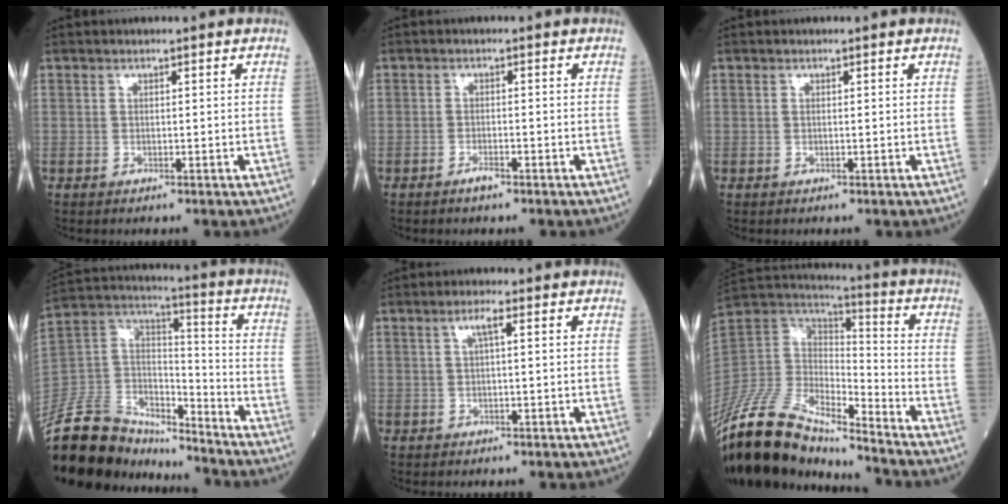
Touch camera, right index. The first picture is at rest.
{"total": 1.6, "force": [-1.1, 0.3, 1.1], "torque": [-0.021, -0.001, -0.019]}
{"total": 0.0}
{"total": 20.6, "force": [-18.1, 6.9, 7.2], "torque": [-0.165, 0.027, -0.326]}
{"total": 2.2, "force": [0.7, 0.1, 2.0], "torque": [-0.041, 0.006, 0.013]}
{"total": 19.5, "force": [-16.3, 5.0, 9.4], "torque": [-0.200, 0.018, -0.311]}